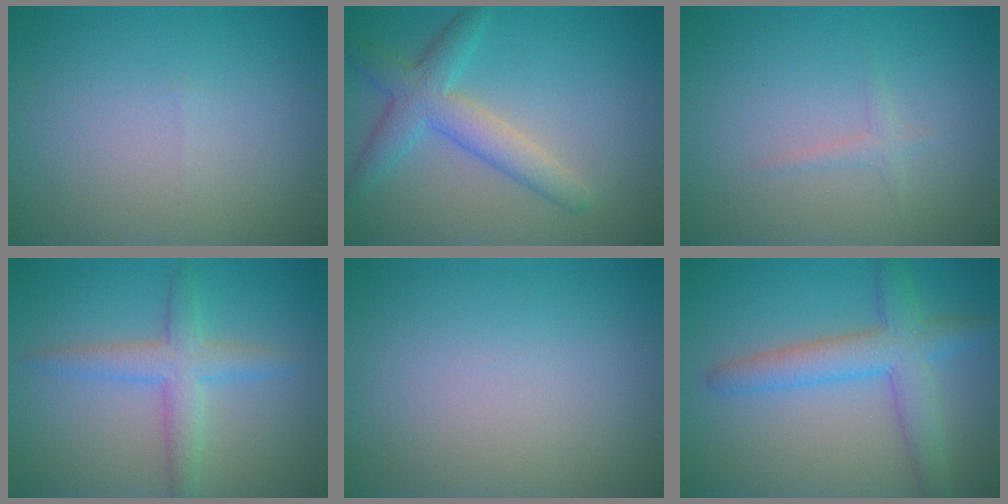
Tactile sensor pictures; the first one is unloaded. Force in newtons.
{"total": 4.3, "press": 4.3, "slide": 0.1}
{"total": 0.8, "press": 0.8, "slide": 0.1}
{"total": 3.4, "press": 3.4, "slide": 0.1}
{"total": 0.0}
{"total": 4.8, "press": 4.8, "slide": 0.3}